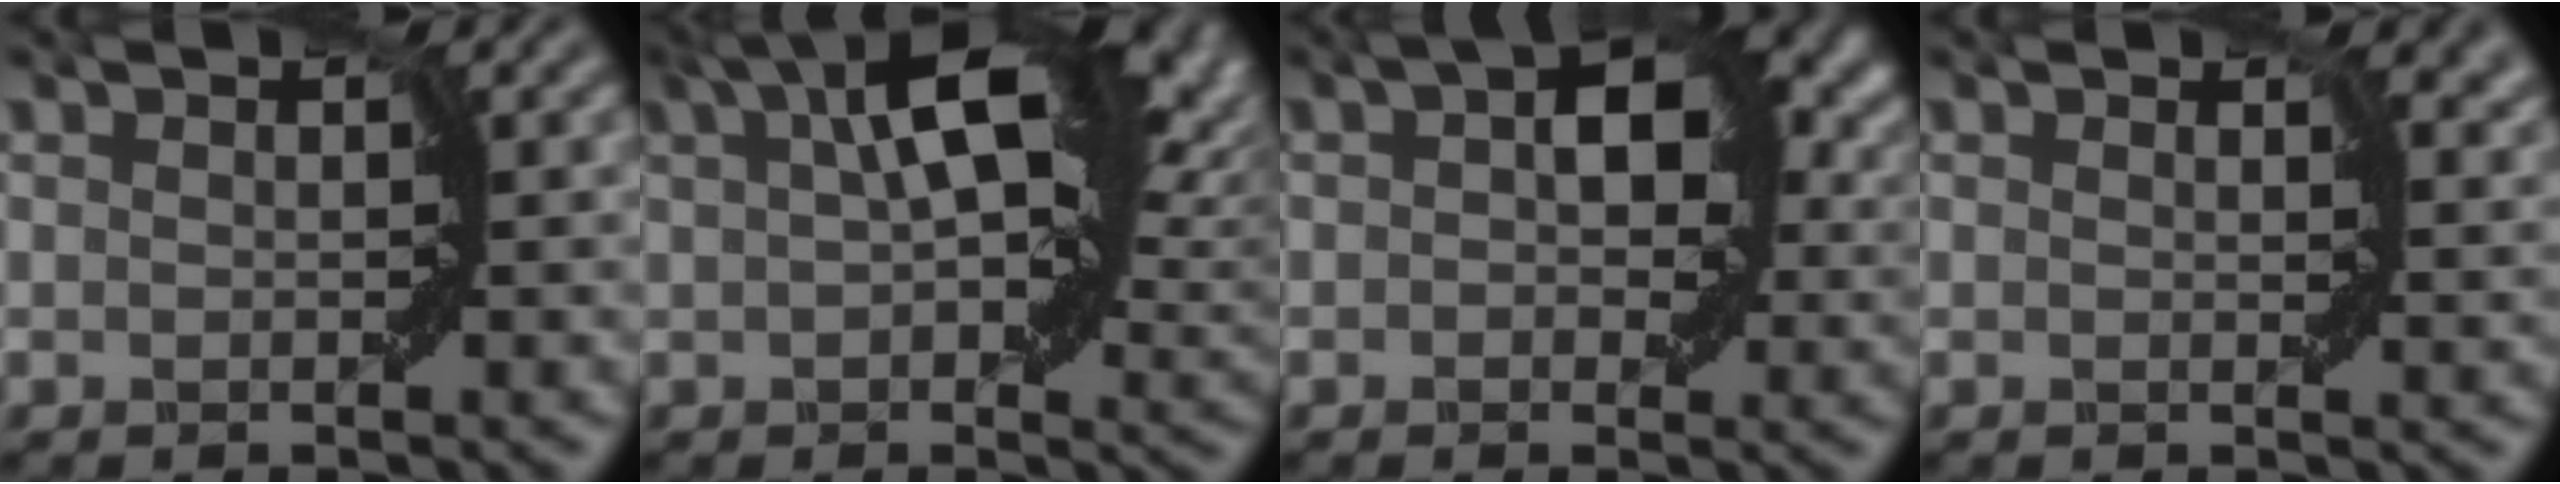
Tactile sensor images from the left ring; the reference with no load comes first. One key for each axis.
{"total": 12.5, "fx": 5.0, "fy": 5.0, "fz": 10.3, "tx": -0.157, "ty": 0.009, "tz": 0.075}
{"total": 8.4, "fx": 2.5, "fy": 4.8, "fz": 6.4, "tx": -0.082, "ty": 0.015, "tz": 0.026}
{"total": 2.5, "fx": 1.1, "fy": 1.6, "fz": 1.6, "tx": -0.018, "ty": -0.005, "tz": 0.016}